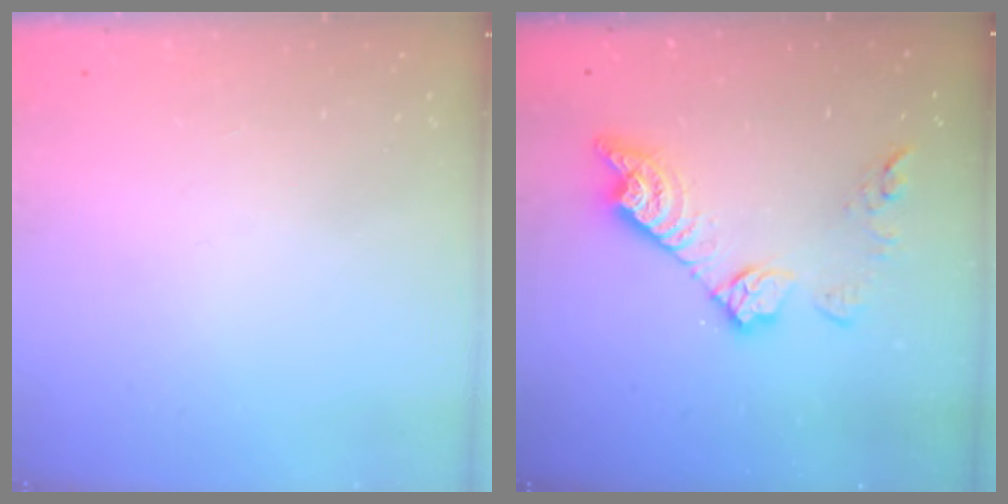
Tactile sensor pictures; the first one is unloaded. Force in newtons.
{"total": 13.6, "press": 13.5, "slide": 0.8}